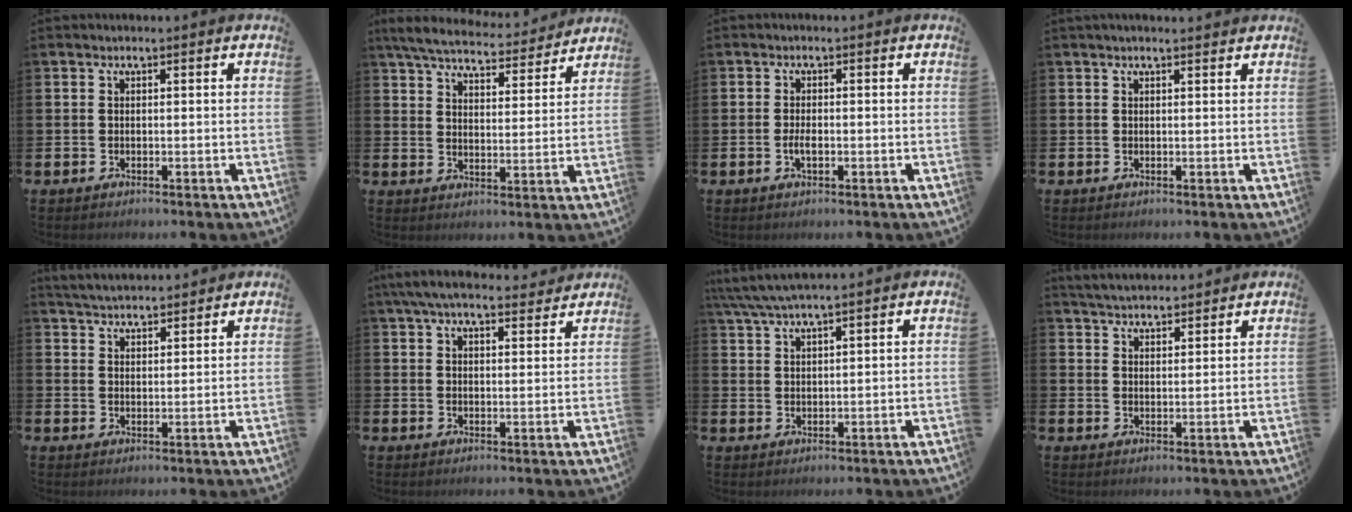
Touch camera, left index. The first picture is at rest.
{"total": 6.5, "force": [6.1, 1.2, 1.8], "torque": [-0.053, -0.038, 0.103]}
{"total": 1.7, "force": [-0.4, 0.7, 1.5], "torque": [-0.021, -0.003, -0.009]}
{"total": 1.0, "force": [0.9, 0.0, 0.4], "torque": [0.004, -0.004, 0.014]}
{"total": 4.2, "force": [4.2, 0.4, 0.1], "torque": [-0.017, -0.020, 0.077]}
{"total": 6.3, "force": [5.7, 1.4, 2.2], "torque": [-0.053, -0.022, 0.105]}
{"total": 4.2, "force": [3.9, 0.0, 1.7], "torque": [-0.044, -0.008, 0.071]}
{"total": 4.1, "force": [4.1, 0.5, 0.2], "torque": [-0.009, -0.023, 0.074]}